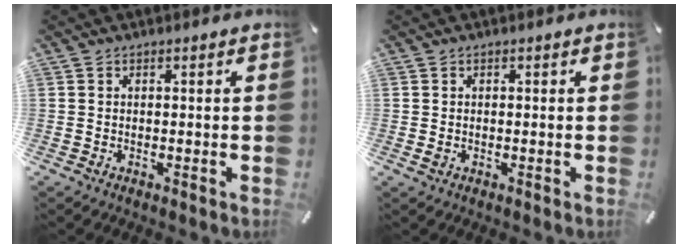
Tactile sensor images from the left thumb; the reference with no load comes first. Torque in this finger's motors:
{"motor_torque": [0.29, 0.41, 0.12, -0.06, 0.03]}